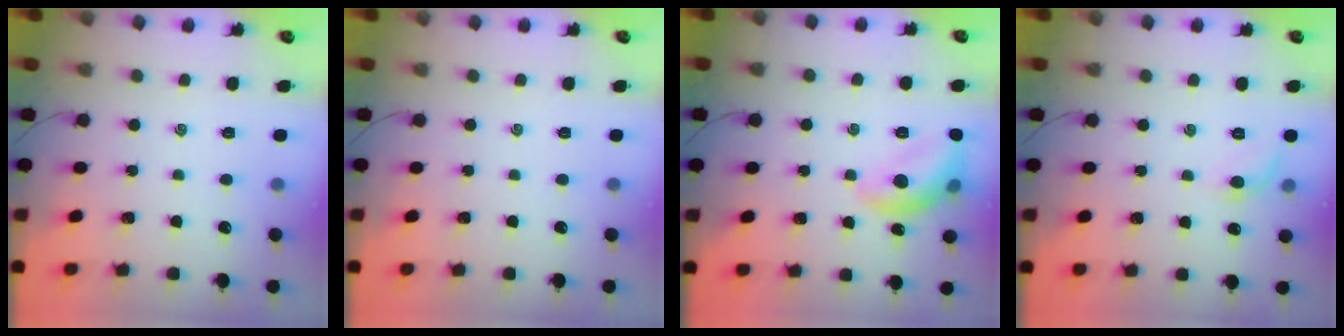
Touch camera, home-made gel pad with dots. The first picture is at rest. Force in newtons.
{"total": 0.0}
{"total": 11.7, "press": 11.7, "slide": 1.0}
{"total": 5.8, "press": 5.6, "slide": 1.4}